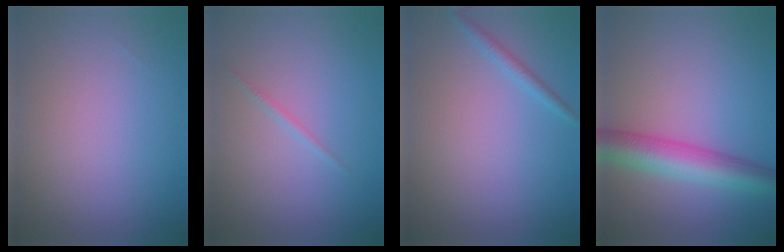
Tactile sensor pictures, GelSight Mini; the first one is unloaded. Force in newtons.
{"total": 0.6, "press": 0.6, "slide": 0.0}
{"total": 1.2, "press": 1.2, "slide": 0.0}
{"total": 6.0, "press": 6.0, "slide": 0.1}